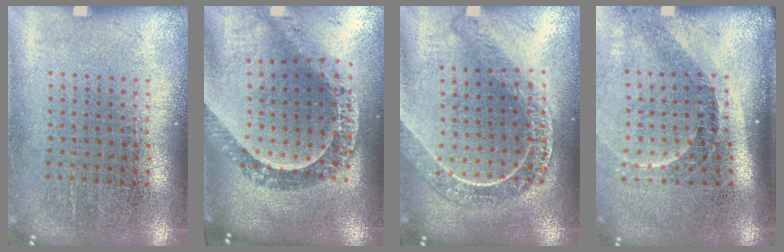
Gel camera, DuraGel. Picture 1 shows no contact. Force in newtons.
{"total": 1.7, "press": 1.5, "slide": 0.9}
{"total": 2.1, "press": 1.9, "slide": 1.0}
{"total": 1.6, "press": 1.3, "slide": 0.9}